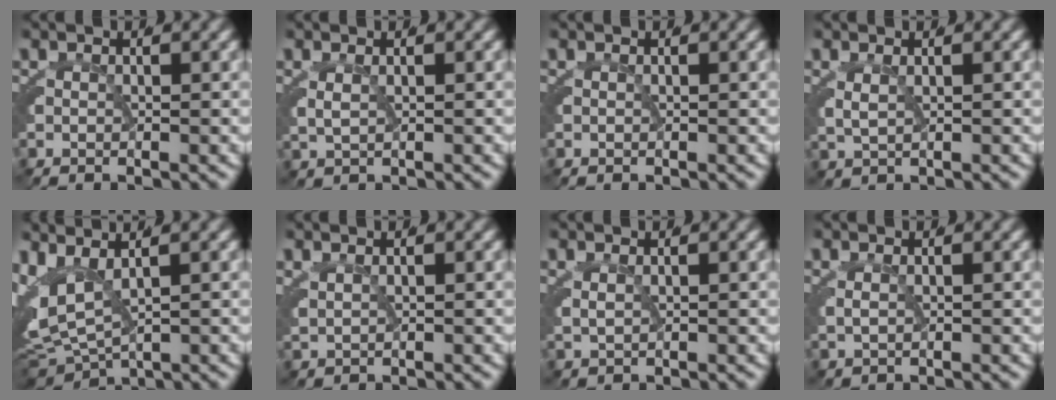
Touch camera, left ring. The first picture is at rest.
{"total": 0.9, "force": [0.6, 0.4, 0.6], "torque": [-0.022, -0.008, 0.022]}
{"total": 0.0}
{"total": 1.3, "force": [0.7, 0.6, 0.9], "torque": [-0.026, -0.010, 0.025]}
{"total": 9.6, "force": [0.0, 7.9, 5.4], "torque": [-0.150, -0.039, 0.014]}
{"total": 1.1, "force": [1.0, 0.3, 0.4], "torque": [-0.007, -0.003, 0.028]}
{"total": 0.8, "force": [0.7, 0.2, 0.4], "torque": [-0.012, -0.007, 0.023]}
{"total": 0.6, "force": [0.4, 0.1, 0.3], "torque": [-0.014, -0.006, 0.017]}